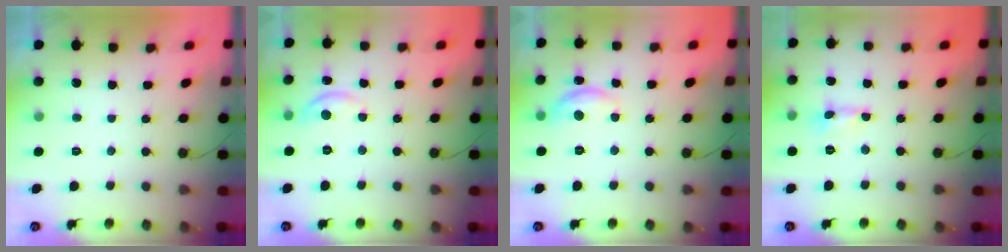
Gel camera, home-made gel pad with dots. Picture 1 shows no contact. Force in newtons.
{"total": 5.5, "press": 5.5, "slide": 0.6}
{"total": 9.6, "press": 9.6, "slide": 0.5}
{"total": 0.0}